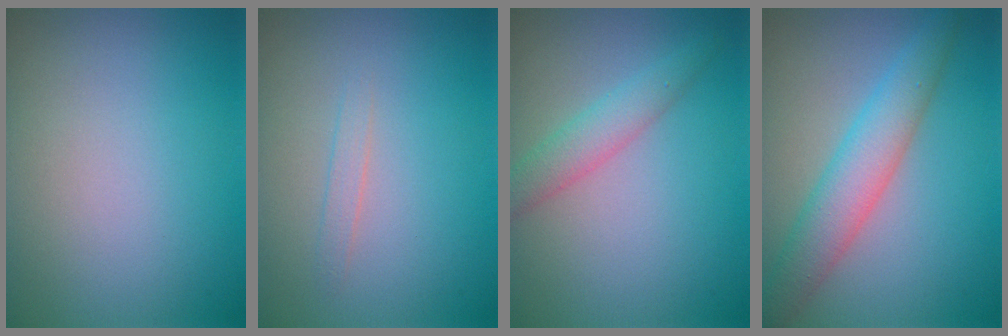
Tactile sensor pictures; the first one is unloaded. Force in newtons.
{"total": 0.9, "press": 0.9, "slide": 0.0}
{"total": 2.5, "press": 2.5, "slide": 0.1}
{"total": 4.5, "press": 4.5, "slide": 0.1}